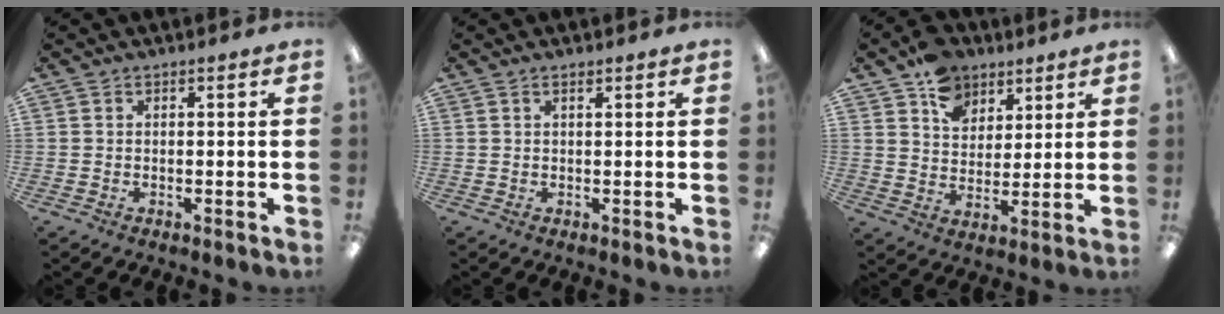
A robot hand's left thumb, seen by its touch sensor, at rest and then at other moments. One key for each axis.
{"total": 0.8, "fx": 0.7, "fy": 0.2, "fz": 0.3, "tx": -0.007, "ty": 0.000, "tz": 0.014}
{"total": 10.8, "fx": 7.2, "fy": 7.5, "fz": 2.8, "tx": -0.050, "ty": -0.039, "tz": 0.138}